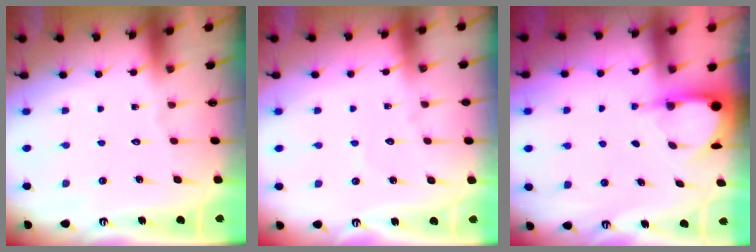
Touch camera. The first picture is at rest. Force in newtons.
{"total": 2.8, "press": 2.8, "slide": 0.3}
{"total": 3.9, "press": 3.9, "slide": 0.4}